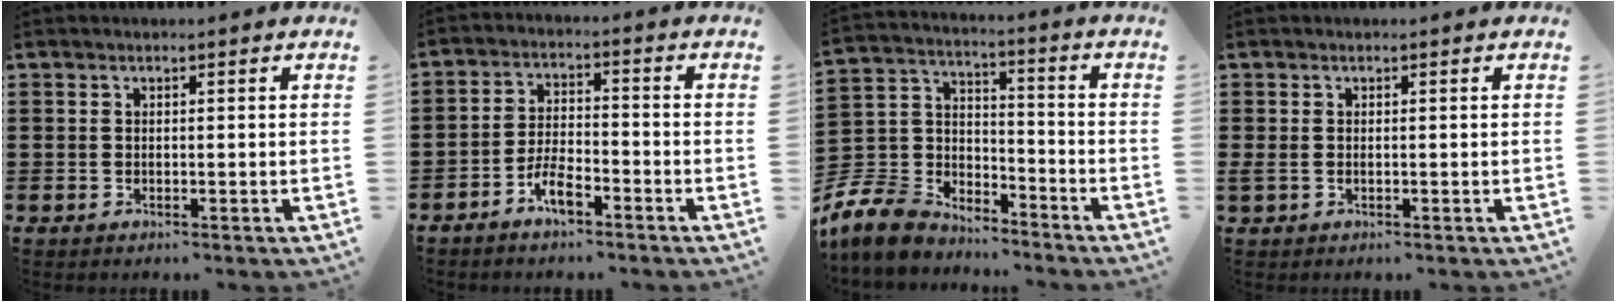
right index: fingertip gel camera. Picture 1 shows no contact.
{"total": 4.7, "force": [-3.2, 1.5, 3.0], "torque": [-0.073, 0.003, -0.064]}
{"total": 8.1, "force": [-7.2, 3.4, 1.6], "torque": [-0.076, 0.004, -0.152]}
{"total": 0.7, "force": [-0.1, 0.2, 0.6], "torque": [-0.014, -0.001, -0.001]}